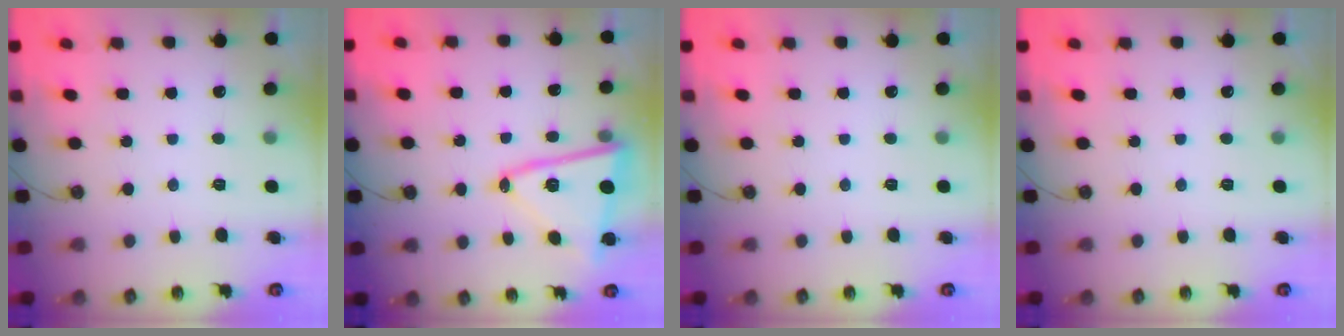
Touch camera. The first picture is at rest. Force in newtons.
{"total": 15.6, "press": 15.5, "slide": 1.7}
{"total": 0.0}
{"total": 0.0}